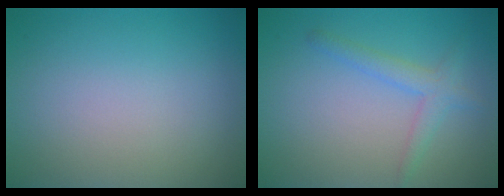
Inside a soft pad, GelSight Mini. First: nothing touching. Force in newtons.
{"total": 2.2, "press": 2.2, "slide": 0.1}